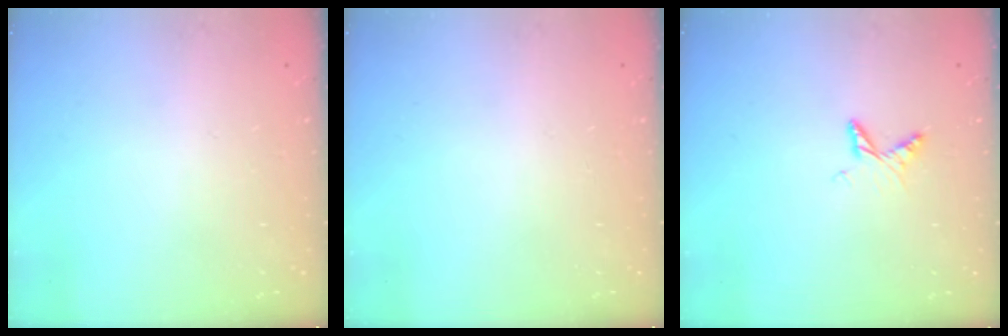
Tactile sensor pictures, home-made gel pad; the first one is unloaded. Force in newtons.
{"total": 0.0}
{"total": 7.0, "press": 7.0, "slide": 0.8}